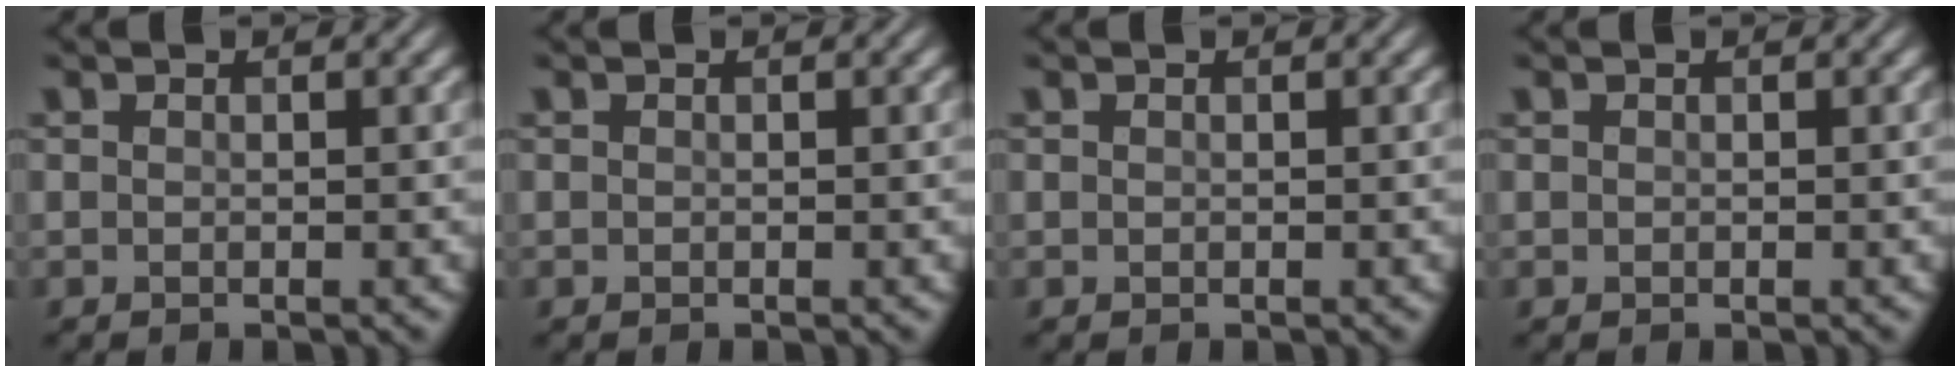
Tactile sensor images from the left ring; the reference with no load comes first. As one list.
[{"total": 0.0}, {"total": 0.0}, {"total": 0.0}]